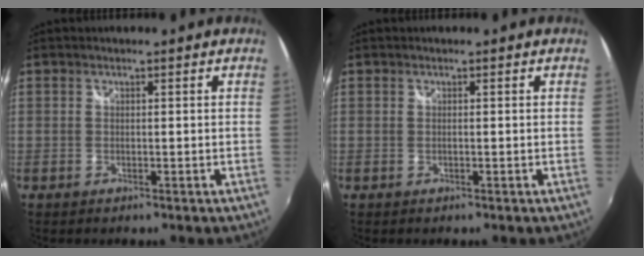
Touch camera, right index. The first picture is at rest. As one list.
[{"total": 0.0}]